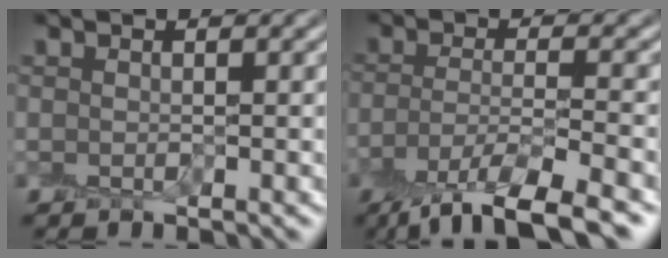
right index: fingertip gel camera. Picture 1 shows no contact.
{"total": 7.3, "force": [-4.5, 1.9, 5.4], "torque": [-0.087, -0.015, -0.084]}